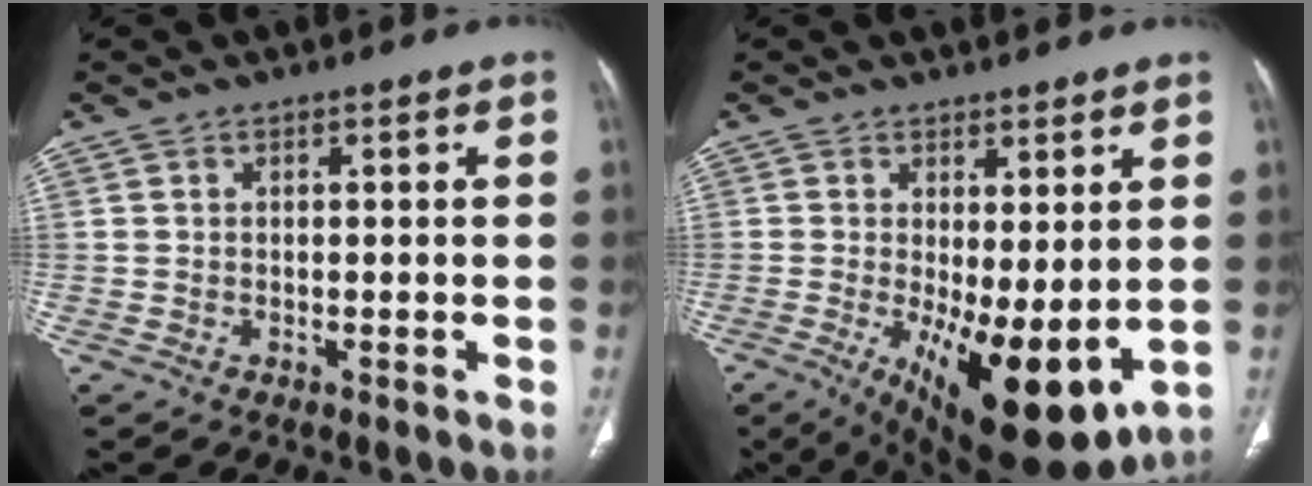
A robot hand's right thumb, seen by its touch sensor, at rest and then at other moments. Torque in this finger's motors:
{"motor_torque": [-0.02, 1.04, 0.08, -0.23, 0.38]}